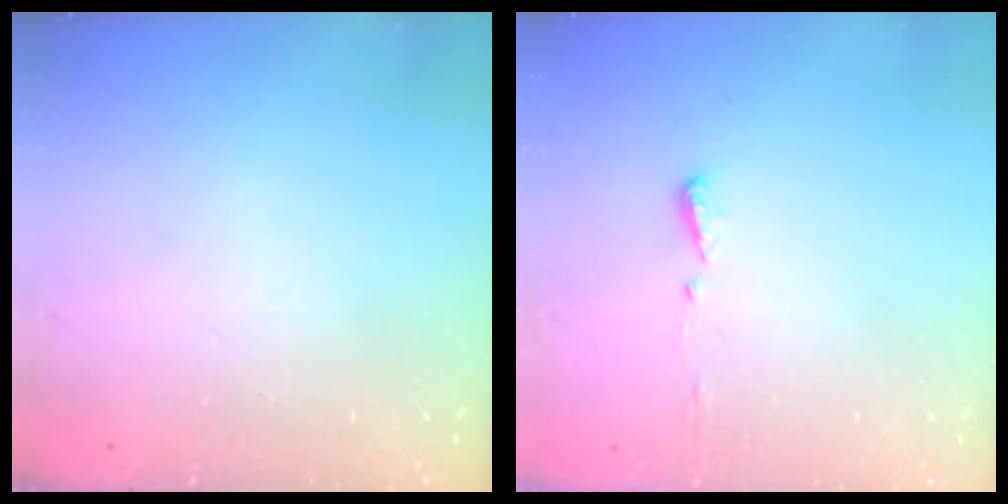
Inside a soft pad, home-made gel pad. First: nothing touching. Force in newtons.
{"total": 4.0, "press": 3.9, "slide": 0.5}